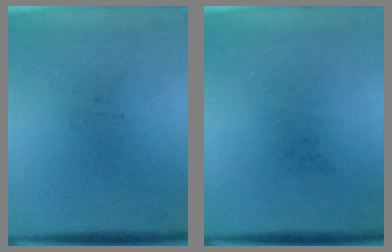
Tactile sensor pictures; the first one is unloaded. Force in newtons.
{"total": 0.0}